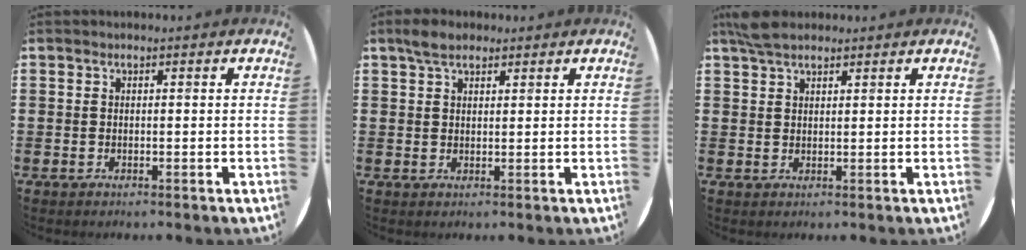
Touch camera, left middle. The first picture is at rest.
{"total": 3.1, "force": [2.4, 1.3, 1.4], "torque": [-0.023, 0.005, 0.042]}
{"total": 3.4, "force": [2.7, 1.2, 1.6], "torque": [-0.037, 0.007, 0.051]}